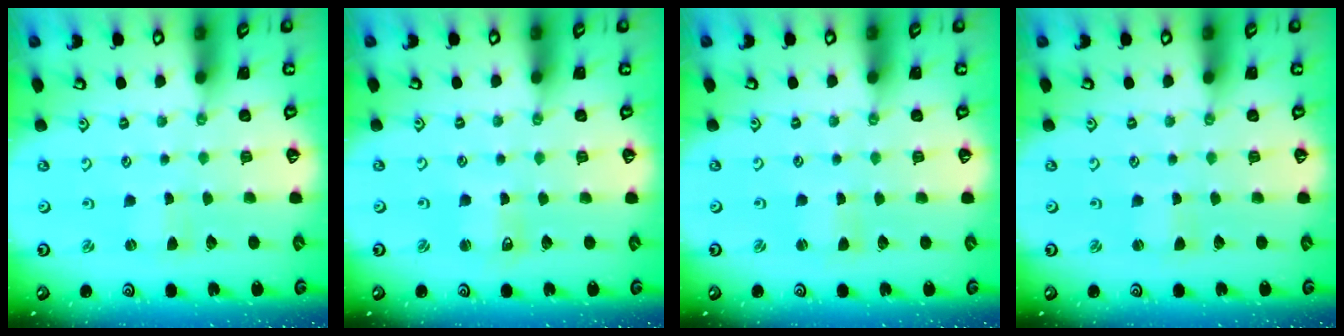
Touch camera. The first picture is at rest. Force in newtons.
{"total": 2.3, "press": 2.3, "slide": 0.3}
{"total": 0.6, "press": 0.5, "slide": 0.2}
{"total": 0.8, "press": 0.8, "slide": 0.0}